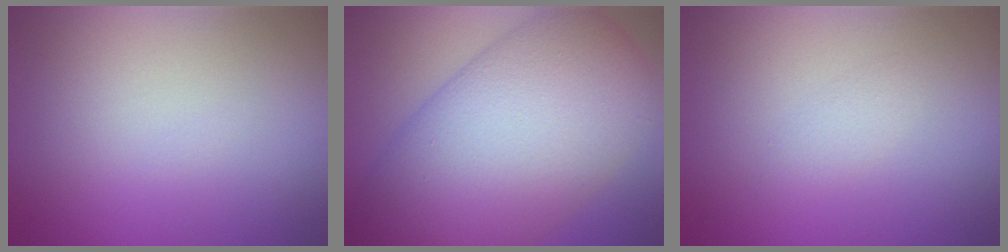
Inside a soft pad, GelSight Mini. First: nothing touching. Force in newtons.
{"total": 15.1, "press": 15.1, "slide": 0.2}
{"total": 1.1, "press": 1.1, "slide": 0.0}